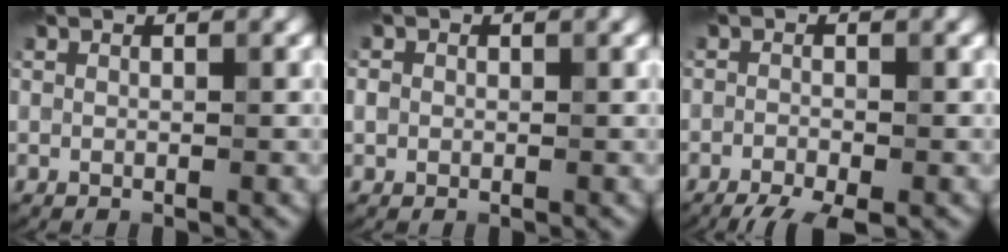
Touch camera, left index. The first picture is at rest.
{"total": 0.9, "force": [0.0, 0.9, 0.2], "torque": [-0.001, -0.001, -0.005]}
{"total": 4.7, "force": [-3.5, 1.4, 2.9], "torque": [-0.047, -0.022, -0.060]}